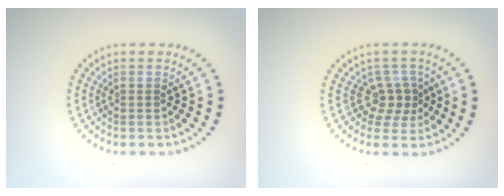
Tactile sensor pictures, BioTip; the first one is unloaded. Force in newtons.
{"total": 2.6, "press": 1.8, "slide": 1.8}